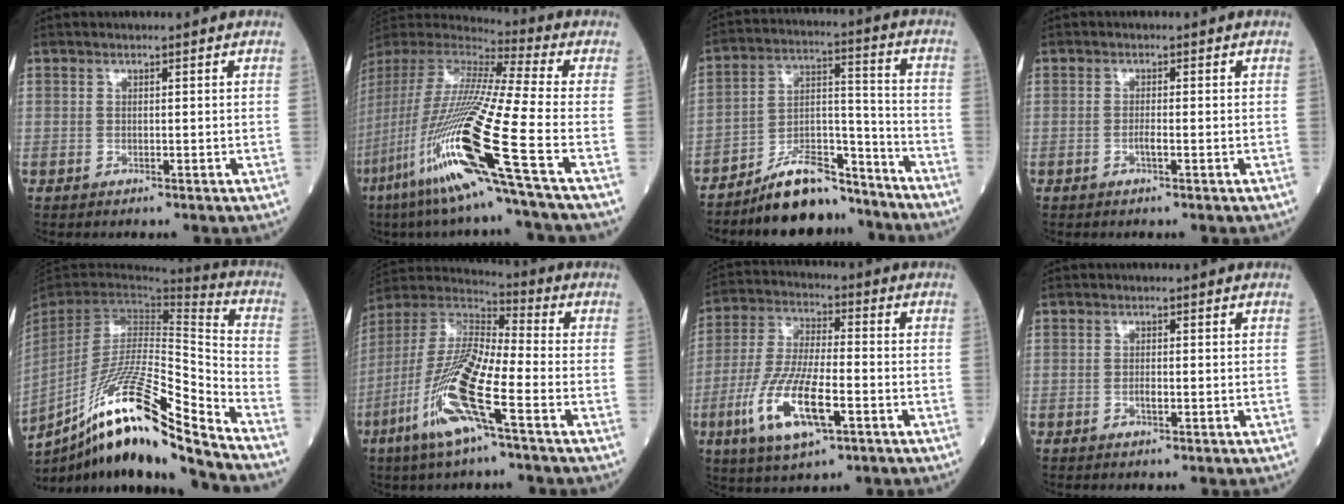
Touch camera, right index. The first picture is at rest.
{"total": 25.7, "force": [-10.6, -0.5, 23.4], "torque": [-0.484, -0.060, -0.209]}
{"total": 11.3, "force": [-10.2, 3.1, 3.8], "torque": [-0.062, 0.032, -0.179]}
{"total": 1.2, "force": [-0.5, 0.0, 1.0], "torque": [-0.022, 0.001, -0.011]}
{"total": 22.9, "force": [-16.7, 0.4, 15.7], "torque": [-0.295, -0.020, -0.306]}
{"total": 15.9, "force": [-6.8, 1.8, 14.2], "torque": [-0.299, -0.018, -0.139]}
{"total": 13.1, "force": [-4.9, 3.4, 11.7], "torque": [-0.244, -0.012, -0.089]}
{"total": 1.1, "force": [-0.4, 0.2, 1.0], "torque": [-0.022, 0.000, -0.008]}